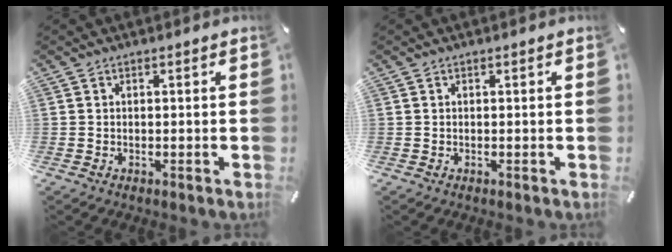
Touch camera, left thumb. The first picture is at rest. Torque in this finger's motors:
{"motor_torque": [0.00, 0.00, 0.00, 0.00, 0.01]}